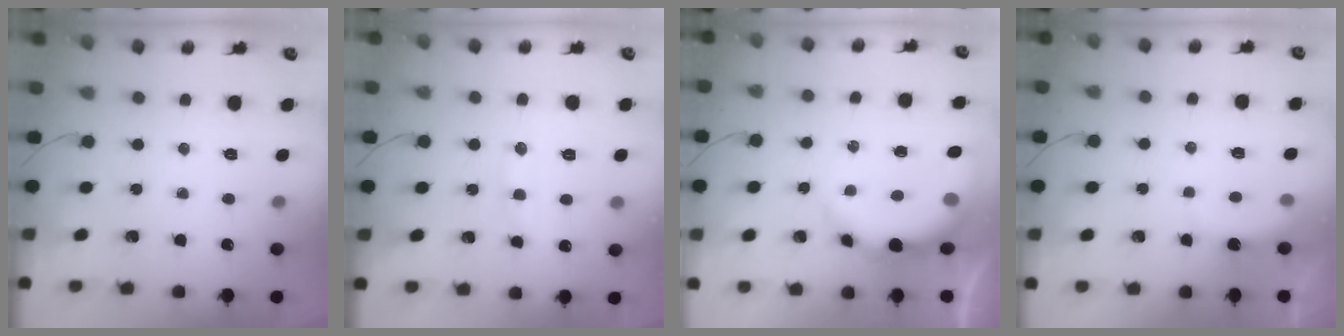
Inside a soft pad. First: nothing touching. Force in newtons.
{"total": 8.1, "press": 8.1, "slide": 0.9}
{"total": 8.7, "press": 8.5, "slide": 1.8}
{"total": 3.0, "press": 2.9, "slide": 0.7}